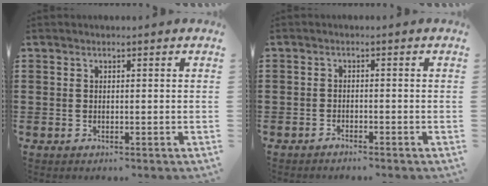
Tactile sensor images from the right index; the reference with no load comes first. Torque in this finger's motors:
{"motor_torque": [-0.10, 0.17, -0.05, -0.09]}